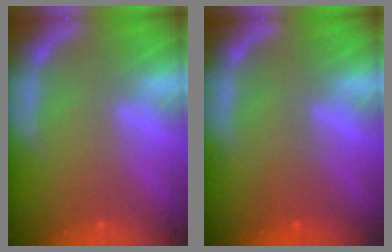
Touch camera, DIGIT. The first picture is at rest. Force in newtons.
{"total": 1.5}